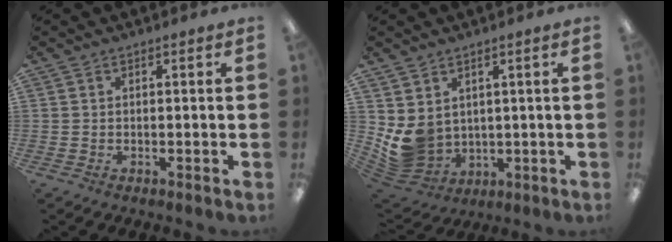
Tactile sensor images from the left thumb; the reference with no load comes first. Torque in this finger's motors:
{"motor_torque": [1.06, 1.60, 0.81, -0.80, 0.05]}